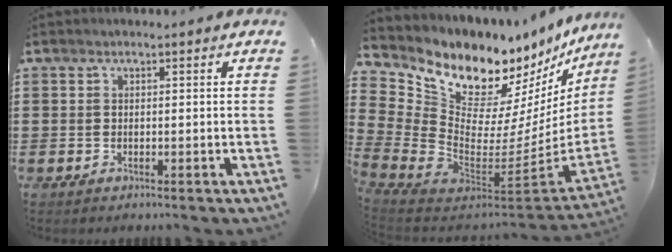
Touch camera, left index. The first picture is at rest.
{"total": 9.2, "force": [7.1, 4.5, 3.8], "torque": [-0.084, -0.095, 0.119]}